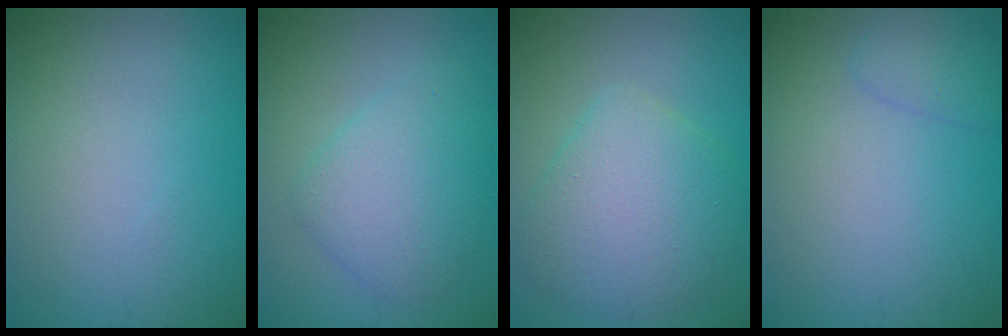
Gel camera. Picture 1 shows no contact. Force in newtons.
{"total": 4.3, "press": 4.3, "slide": 0.2}
{"total": 5.4, "press": 5.4, "slide": 0.3}
{"total": 1.3, "press": 1.3, "slide": 0.2}